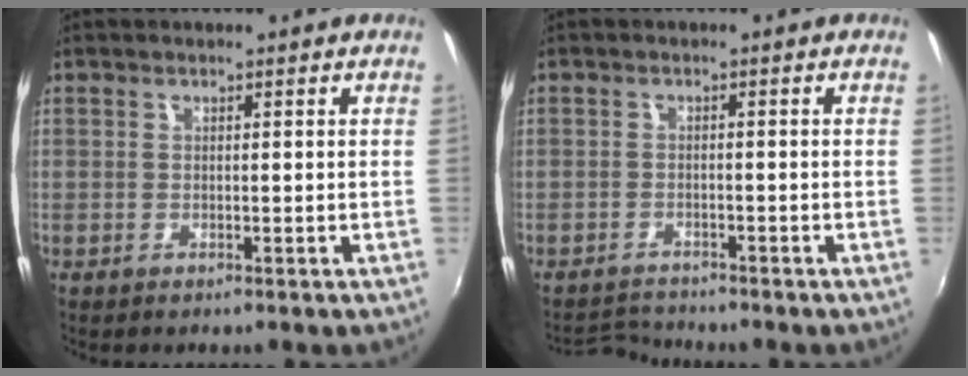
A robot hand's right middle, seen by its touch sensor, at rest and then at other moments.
{"total": 3.3, "force": [-3.3, 0.3, -0.1], "torque": [-0.011, 0.001, -0.062]}